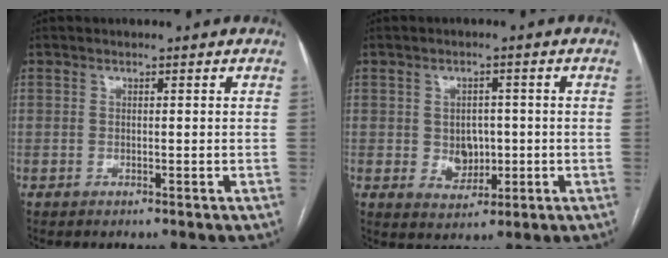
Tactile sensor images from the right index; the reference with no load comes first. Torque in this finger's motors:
{"motor_torque": [0.43, 0.27, 0.20, 0.04]}